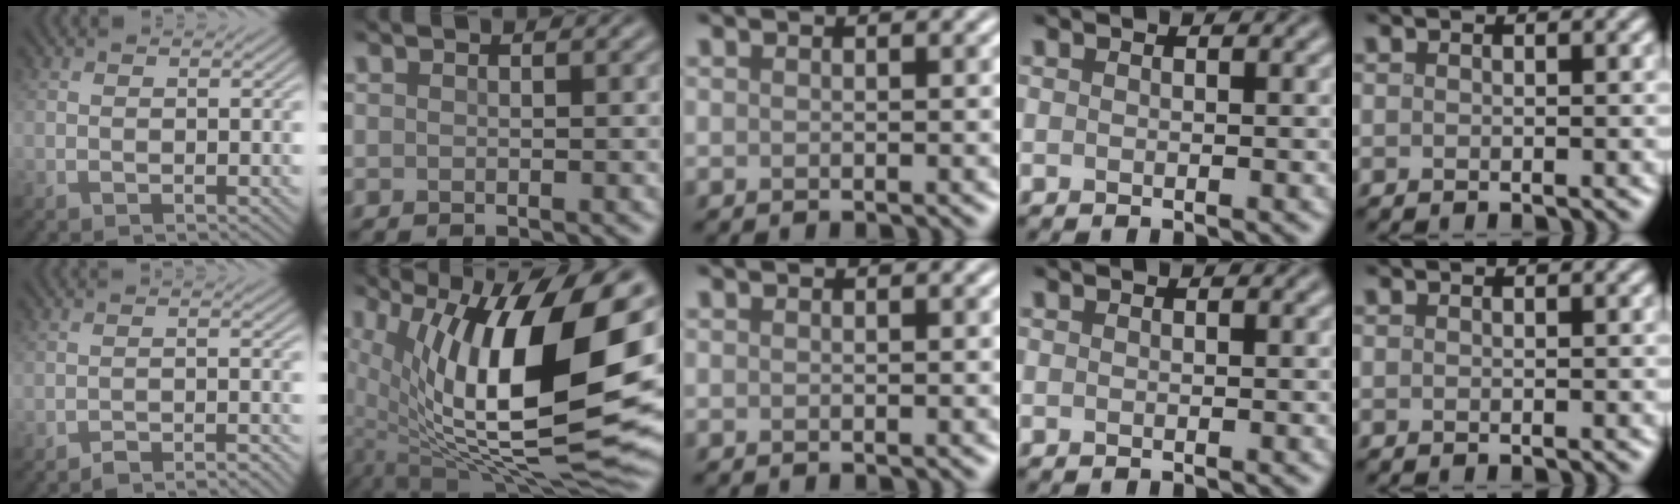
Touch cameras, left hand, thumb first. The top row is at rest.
{"thumb": {"total": 3.4, "force": [-3.1, 0.3, 1.2], "torque": [-0.014, 0.007, -0.053]}, "index": {"total": 18.1, "force": [3.5, 7.4, 16.1], "torque": [-0.267, -0.003, 0.070]}}